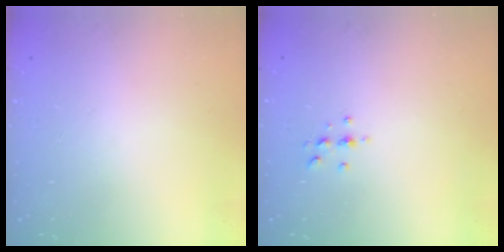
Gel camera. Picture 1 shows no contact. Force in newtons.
{"total": 3.8, "press": 3.7, "slide": 0.4}